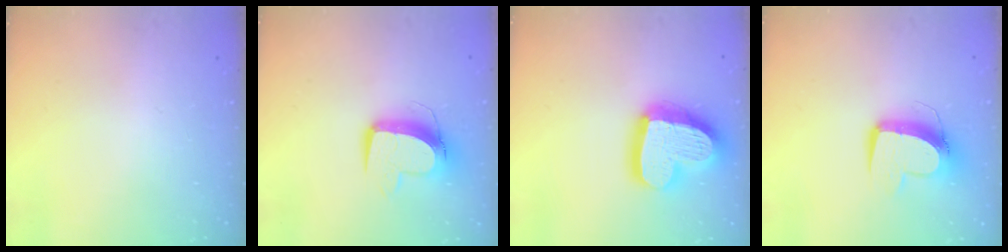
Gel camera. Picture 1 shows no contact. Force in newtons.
{"total": 11.0, "press": 11.0, "slide": 1.4}
{"total": 21.5, "press": 21.4, "slide": 2.1}
{"total": 11.4, "press": 11.3, "slide": 1.5}